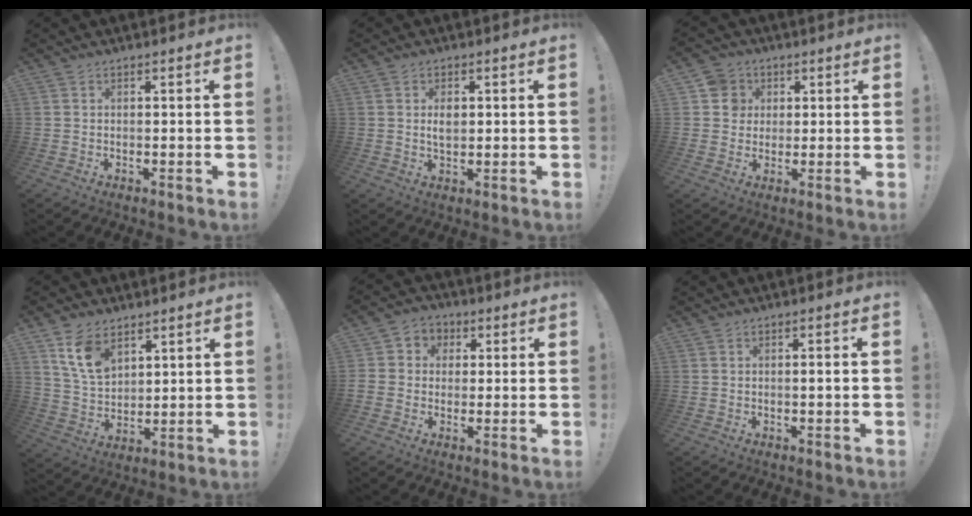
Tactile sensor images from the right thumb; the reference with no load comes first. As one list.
[{"total": 3.6, "force": [0.6, 2.2, 2.7], "torque": [-0.037, -0.003, 0.007]}, {"total": 6.8, "force": [1.8, 6.4, 1.4], "torque": [-0.024, 0.001, 0.038]}, {"total": 11.4, "force": [6.6, 7.2, 5.9], "torque": [-0.106, -0.024, 0.130]}, {"total": 5.4, "force": [-0.7, 5.1, 1.6], "torque": [-0.026, 0.016, -0.008]}, {"total": 1.3, "force": [-0.5, -0.1, 1.2], "torque": [-0.025, 0.003, -0.010]}]